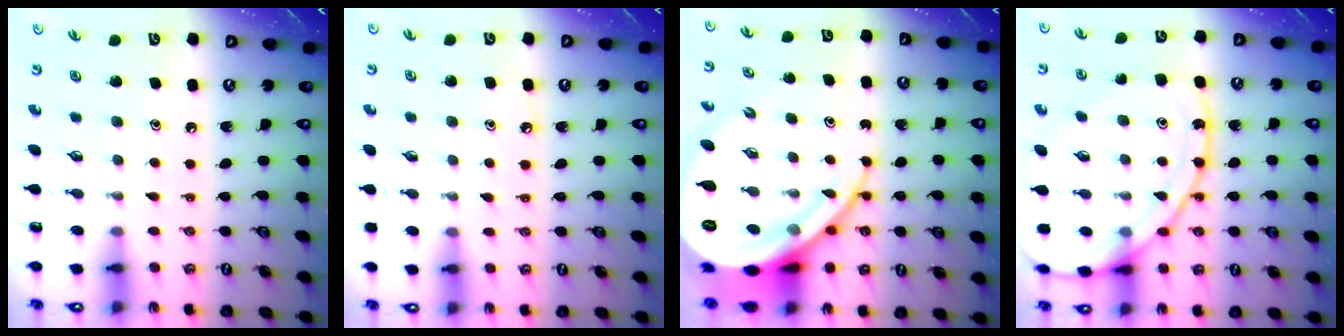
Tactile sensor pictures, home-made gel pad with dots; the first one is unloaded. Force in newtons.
{"total": 4.9, "press": 4.8, "slide": 0.6}
{"total": 19.7, "press": 19.6, "slide": 2.1}
{"total": 14.2, "press": 14.2, "slide": 1.3}